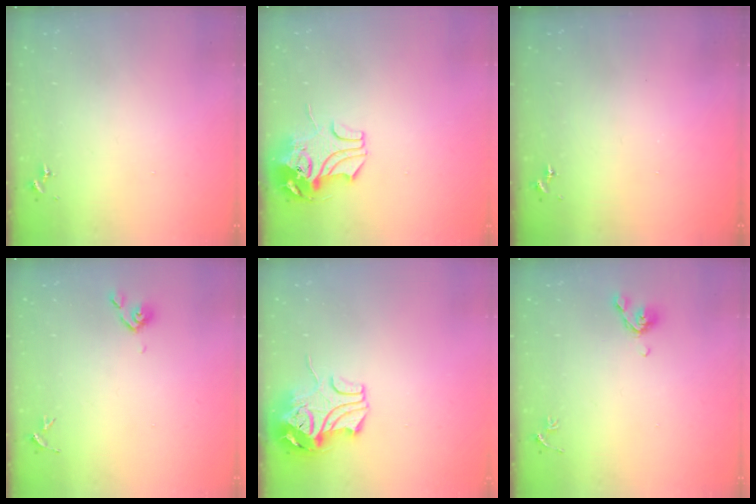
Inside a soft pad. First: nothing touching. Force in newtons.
{"total": 9.6, "press": 9.5, "slide": 1.4}
{"total": 0.0}
{"total": 4.4, "press": 4.4, "slide": 0.7}
{"total": 10.8, "press": 10.6, "slide": 1.6}
{"total": 6.5, "press": 6.4, "slide": 1.3}